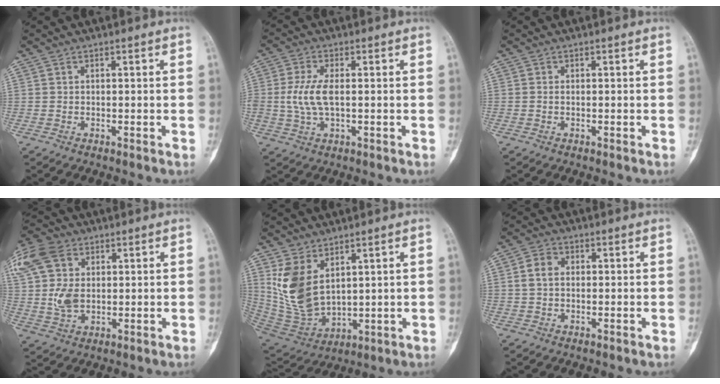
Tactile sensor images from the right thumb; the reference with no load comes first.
{"total": 6.7, "force": [0.1, 3.0, 6.0], "torque": [-0.142, 0.001, 0.003]}
{"total": 0.0}
{"total": 14.1, "force": [3.4, 9.9, 9.5], "torque": [-0.207, 0.007, 0.064]}
{"total": 12.5, "force": [4.5, 7.3, 9.1], "torque": [-0.172, -0.026, 0.115]}
{"total": 4.1, "force": [0.3, 3.0, 2.8], "torque": [-0.052, 0.010, -0.001]}